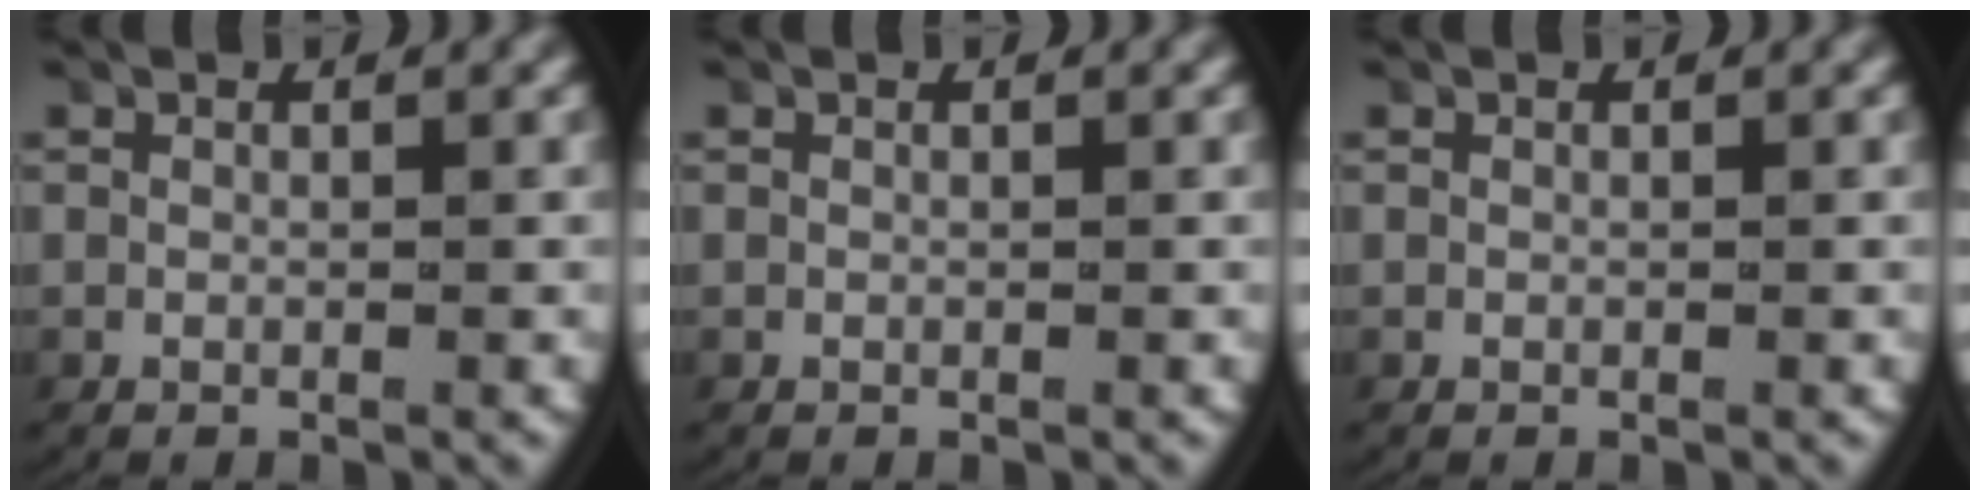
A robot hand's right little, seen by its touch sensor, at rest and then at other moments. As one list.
[{"total": 0.0}, {"total": 0.0}]